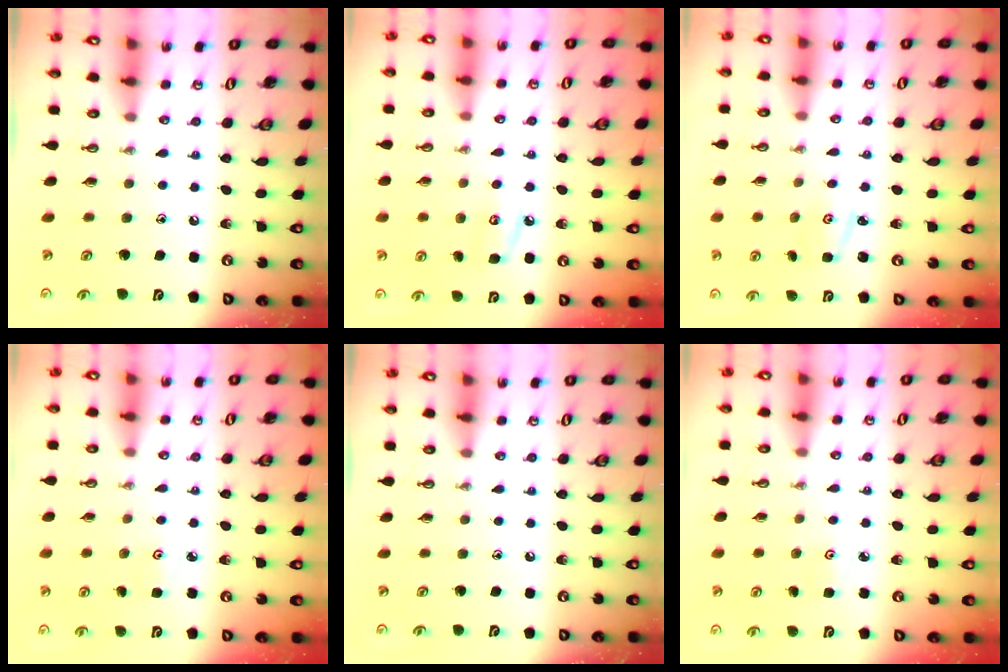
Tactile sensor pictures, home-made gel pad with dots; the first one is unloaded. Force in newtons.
{"total": 6.6, "press": 6.6, "slide": 0.7}
{"total": 1.8, "press": 1.8, "slide": 0.0}
{"total": 2.8, "press": 2.8, "slide": 0.4}
{"total": 0.0}
{"total": 2.8, "press": 2.8, "slide": 0.4}